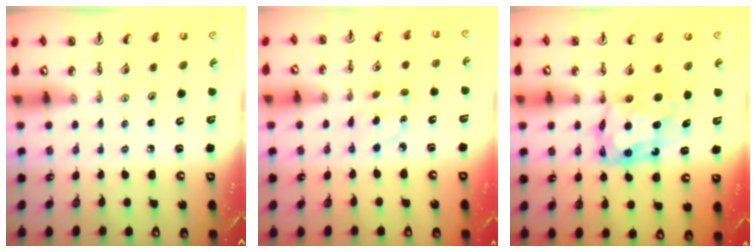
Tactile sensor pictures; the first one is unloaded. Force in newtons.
{"total": 3.4, "press": 3.3, "slide": 0.7}
{"total": 7.7, "press": 7.7, "slide": 0.8}